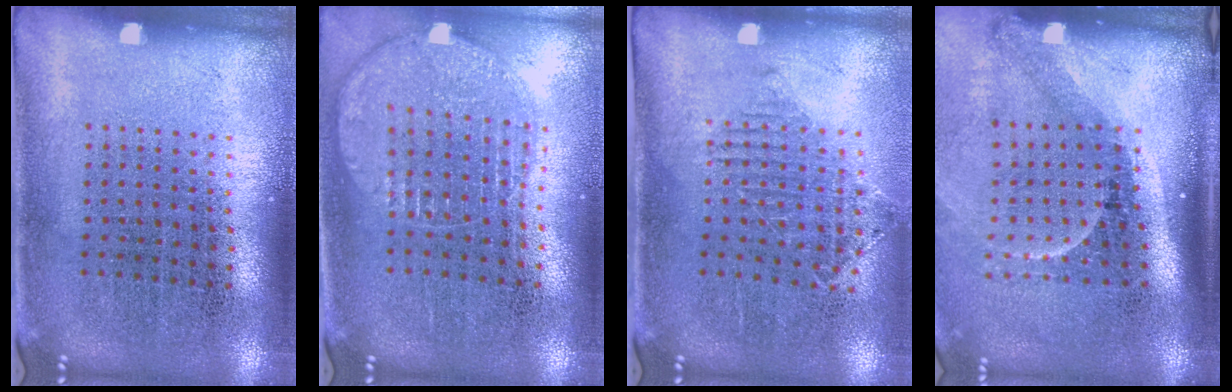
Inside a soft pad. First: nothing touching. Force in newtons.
{"total": 1.3, "press": 1.2, "slide": 0.5}
{"total": 1.2, "press": 1.1, "slide": 0.4}
{"total": 2.2, "press": 1.5, "slide": 1.7}